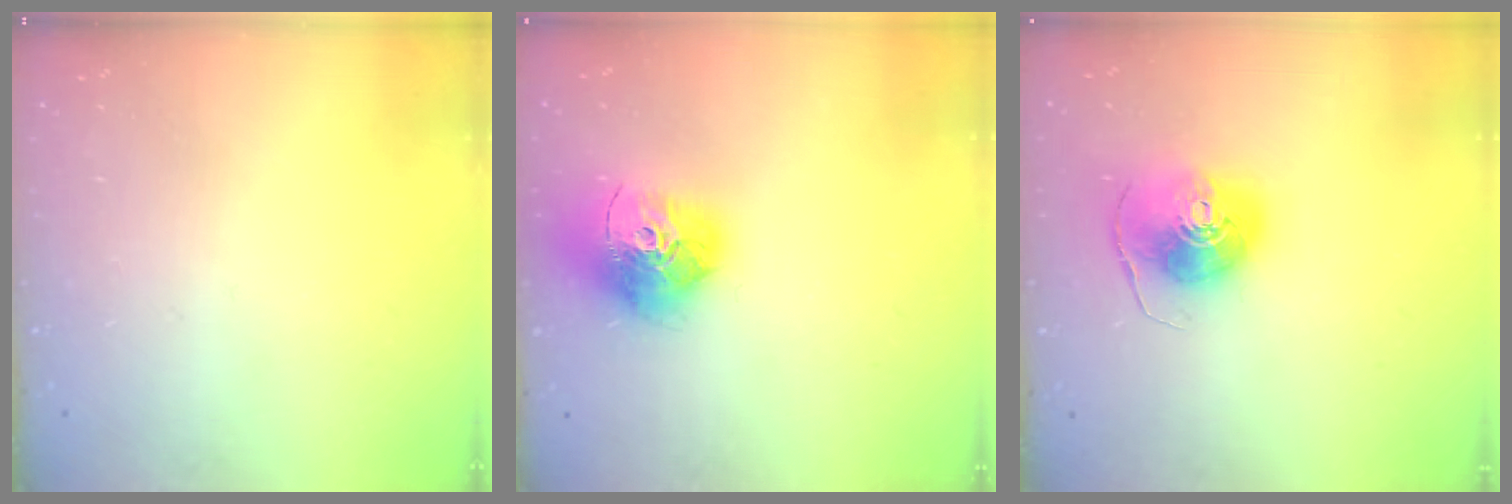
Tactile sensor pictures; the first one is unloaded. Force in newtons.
{"total": 17.6, "press": 17.5, "slide": 1.9}
{"total": 9.9, "press": 9.8, "slide": 1.1}